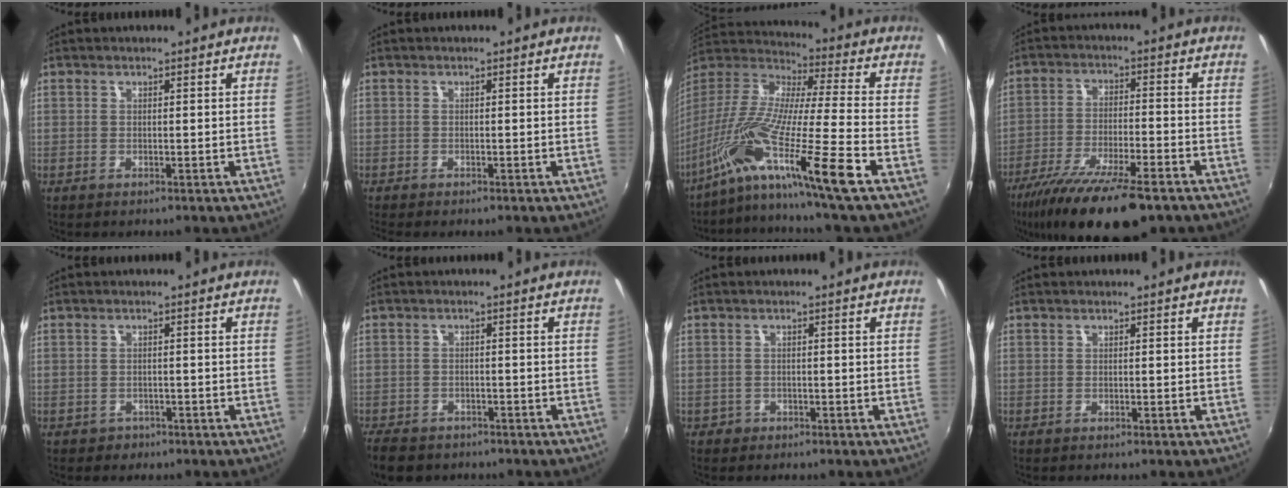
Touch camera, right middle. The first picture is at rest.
{"total": 1.3, "force": [-1.1, 0.3, 0.7], "torque": [-0.016, -0.009, -0.018]}
{"total": 19.5, "force": [-12.7, -2.6, 14.6], "torque": [-0.252, -0.051, -0.236]}
{"total": 18.1, "force": [-13.4, 4.1, 11.5], "torque": [-0.225, -0.047, -0.224]}
{"total": 1.7, "force": [-0.9, 1.4, 0.3], "torque": [-0.010, -0.003, -0.010]}
{"total": 8.2, "force": [-6.3, 4.3, 3.2], "torque": [-0.089, -0.022, -0.106]}
{"total": 1.6, "force": [-0.9, 1.3, 0.2], "torque": [-0.008, -0.002, -0.013]}
{"total": 0.0}